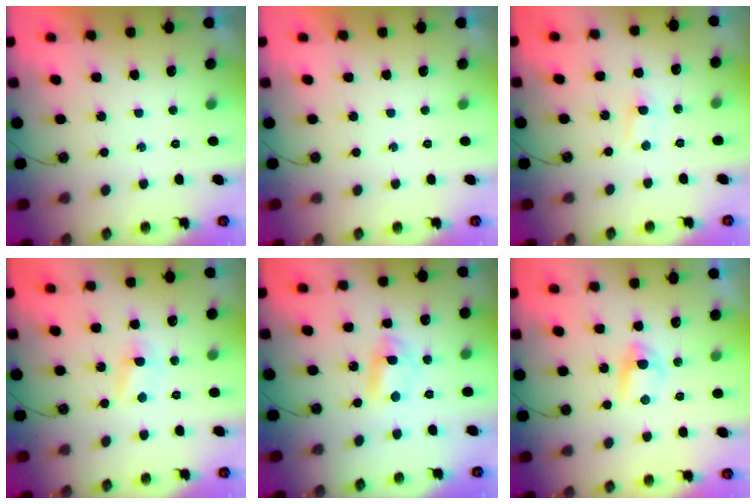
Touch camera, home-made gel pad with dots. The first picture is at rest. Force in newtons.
{"total": 0.0}
{"total": 5.1, "press": 3.1, "slide": 4.1}
{"total": 4.5, "press": 4.5, "slide": 0.4}
{"total": 2.7, "press": 2.5, "slide": 1.2}
{"total": 3.6, "press": 3.6, "slide": 0.6}